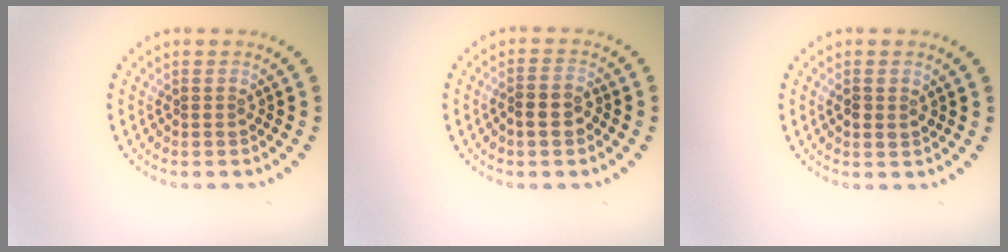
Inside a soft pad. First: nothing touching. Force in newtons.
{"total": 2.3, "press": 2.2, "slide": 0.8}
{"total": 1.3, "press": 1.3, "slide": 0.2}